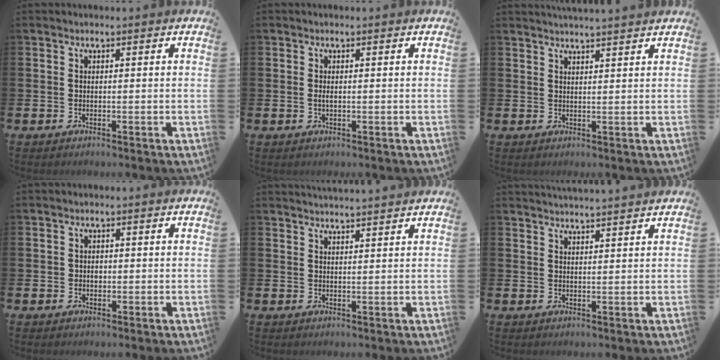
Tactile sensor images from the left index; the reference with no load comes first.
{"total": 0.9, "force": [0.0, 0.3, 0.8], "torque": [-0.020, 0.003, 0.000]}
{"total": 2.5, "force": [2.5, -0.4, 0.1], "torque": [-0.003, -0.012, 0.045]}
{"total": 1.0, "force": [0.1, 0.9, 0.5], "torque": [0.002, 0.003, -0.002]}
{"total": 2.4, "force": [2.4, -0.3, 0.0], "torque": [-0.002, -0.013, 0.044]}
{"total": 2.6, "force": [2.6, -0.4, -0.1], "torque": [-0.001, -0.014, 0.047]}